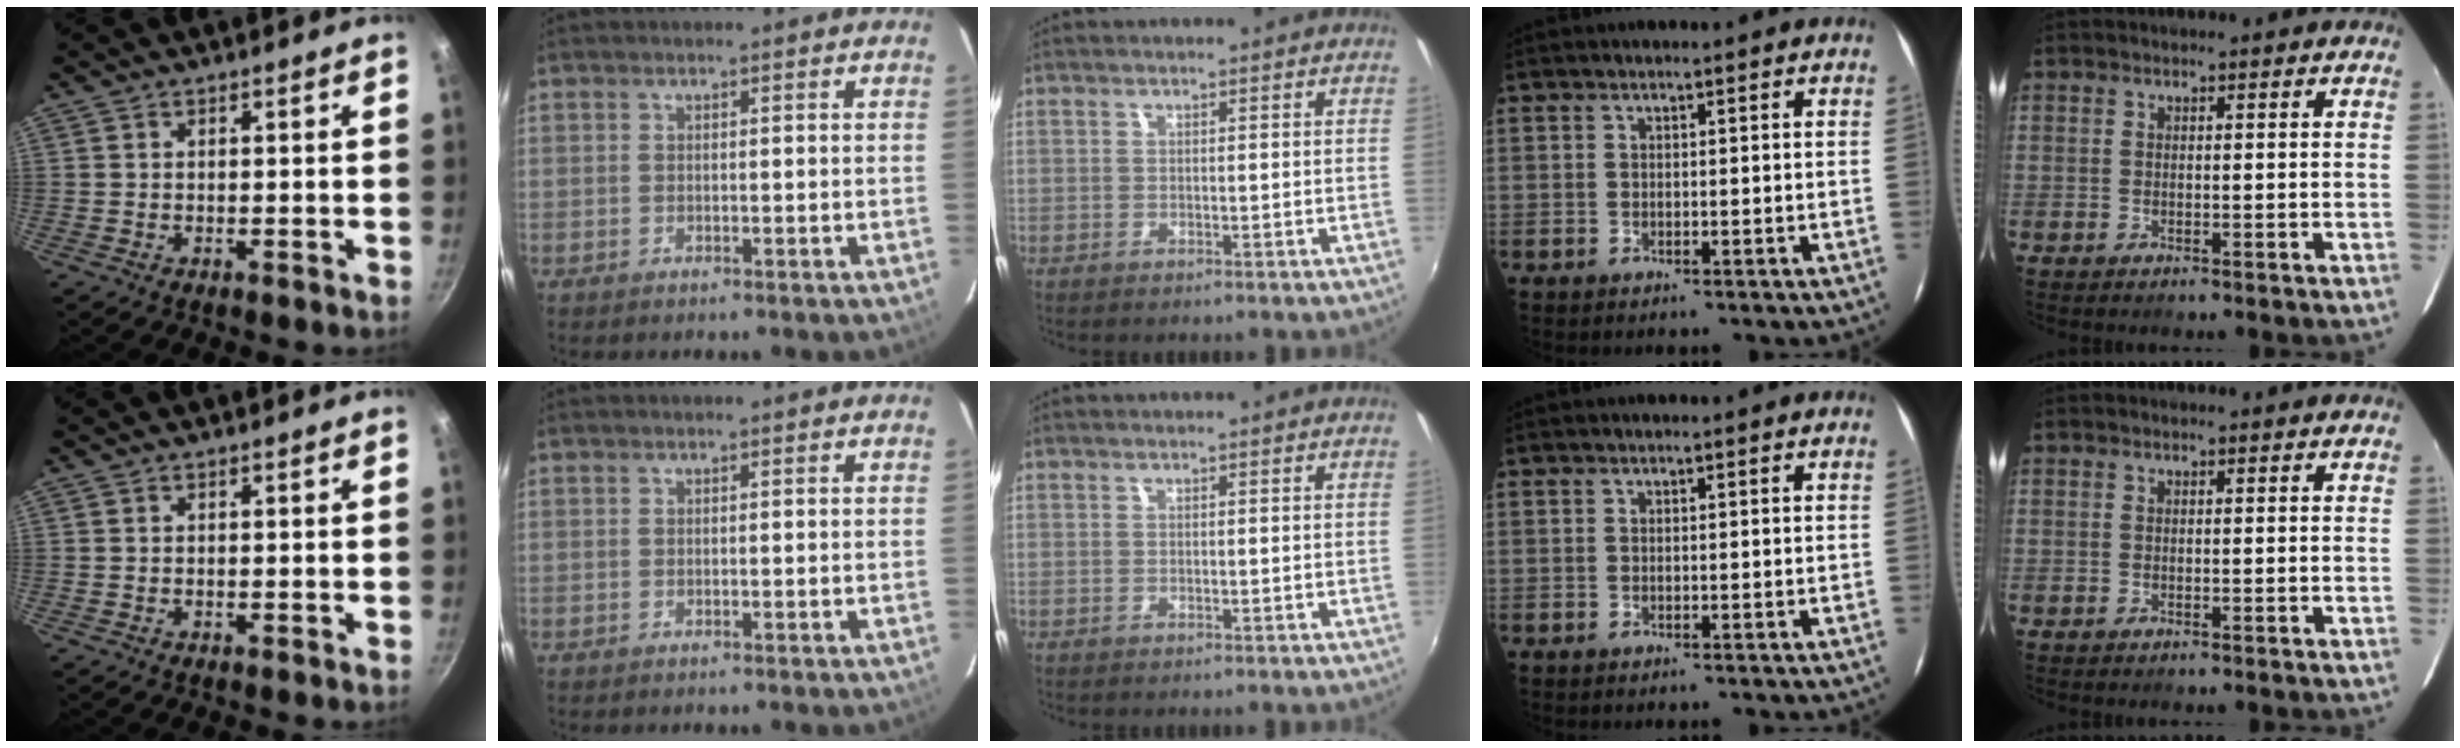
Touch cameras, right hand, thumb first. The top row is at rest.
{}